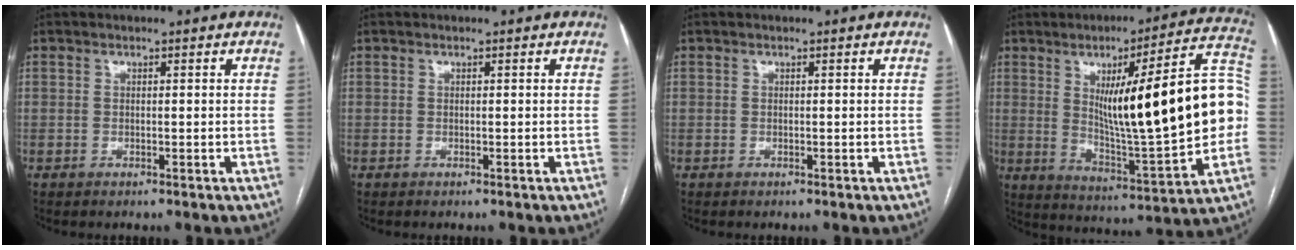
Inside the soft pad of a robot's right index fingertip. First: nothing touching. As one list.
[{"total": 0.0}, {"total": 0.0}, {"total": 24.6, "force": [1.5, 2.8, 24.4], "torque": [-0.313, 0.025, 0.027]}]